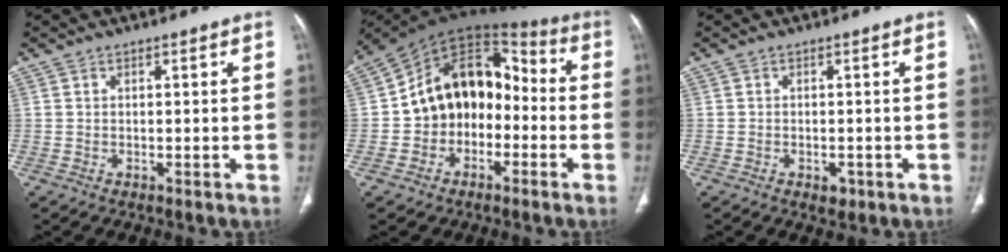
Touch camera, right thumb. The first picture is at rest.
{"total": 17.0, "force": [-2.4, 12.7, 11.1], "torque": [-0.127, 0.070, -0.050]}
{"total": 2.1, "force": [-0.9, 1.4, 1.1], "torque": [-0.004, 0.003, -0.007]}